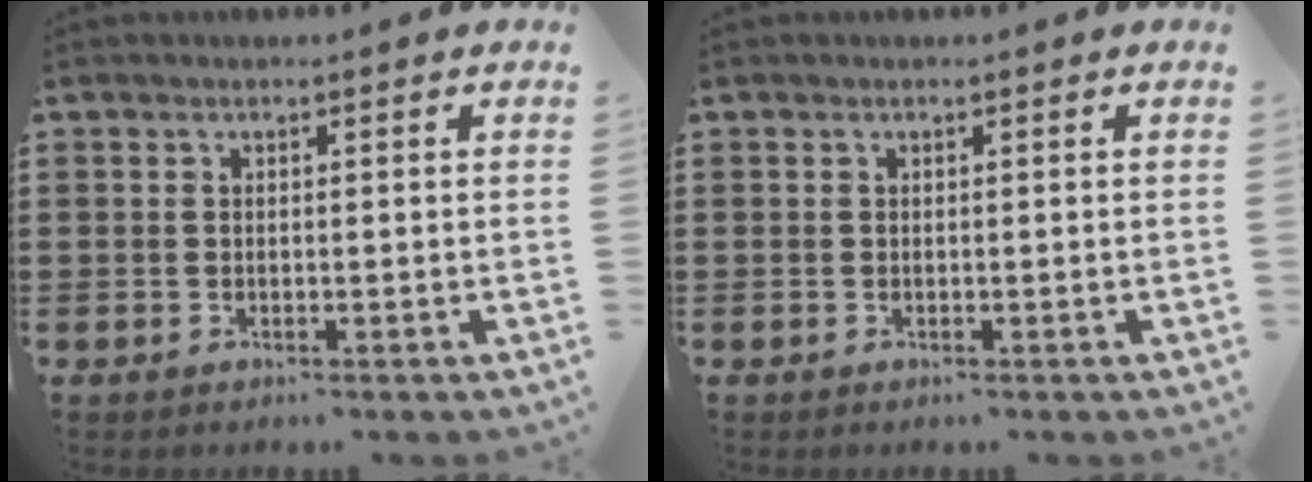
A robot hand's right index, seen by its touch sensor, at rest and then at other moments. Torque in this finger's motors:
{"motor_torque": [0.03, 0.03, 0.00, 0.00]}